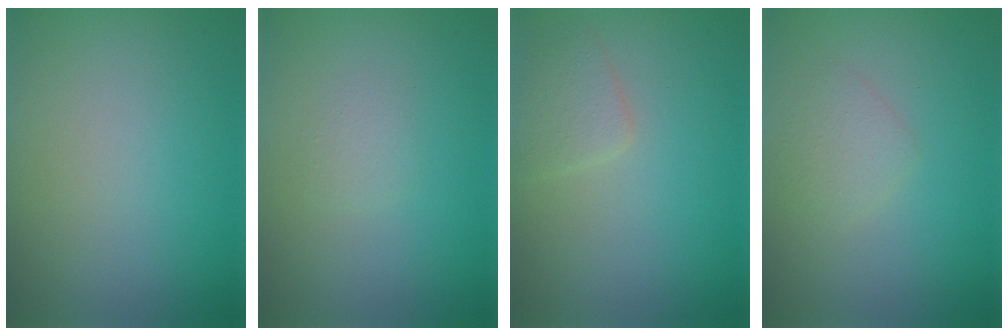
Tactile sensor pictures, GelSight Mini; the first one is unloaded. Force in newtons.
{"total": 0.8, "press": 0.8, "slide": 0.0}
{"total": 1.9, "press": 1.9, "slide": 0.0}
{"total": 1.6, "press": 1.6, "slide": 0.1}